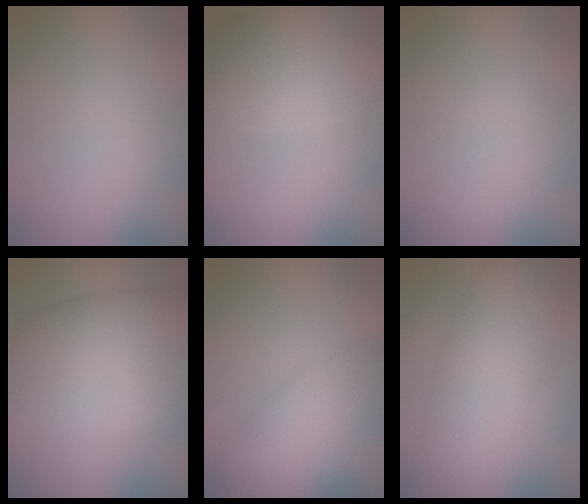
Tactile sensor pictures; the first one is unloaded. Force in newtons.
{"total": 8.2, "press": 8.2, "slide": 0.4}
{"total": 0.0}
{"total": 12.2, "press": 12.1, "slide": 0.4}
{"total": 7.6, "press": 7.6, "slide": 0.4}
{"total": 5.4, "press": 5.4, "slide": 0.2}